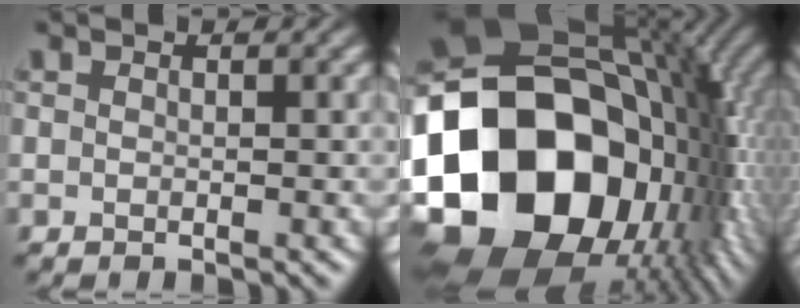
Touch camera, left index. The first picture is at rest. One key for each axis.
{"total": 21.3, "fx": -3.9, "fy": 15.9, "fz": 13.6, "tx": -0.297, "ty": -0.036, "tz": -0.038}